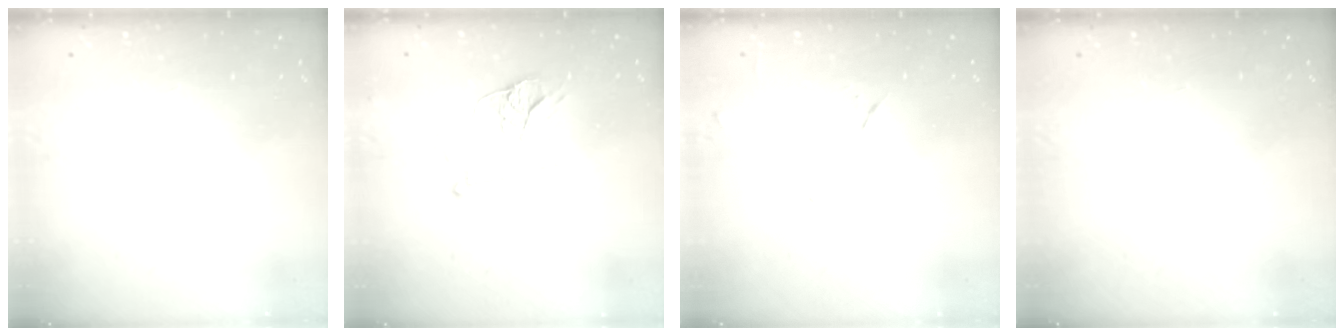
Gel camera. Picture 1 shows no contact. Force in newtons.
{"total": 11.2, "press": 11.1, "slide": 0.7}
{"total": 5.9, "press": 5.8, "slide": 1.1}
{"total": 0.0}